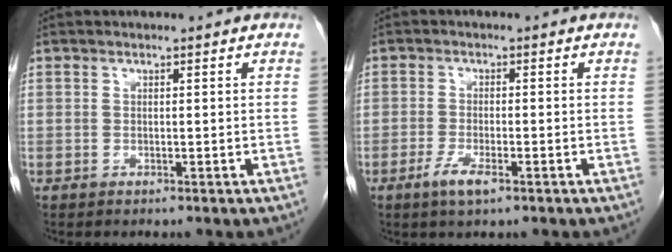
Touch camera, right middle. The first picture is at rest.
{"total": 3.6, "force": [-2.0, 0.8, 2.8], "torque": [-0.062, -0.006, -0.036]}